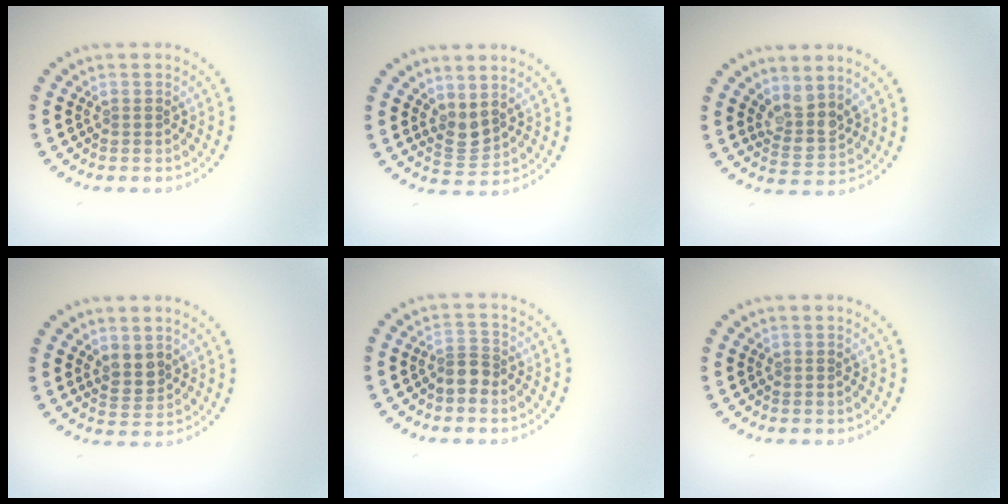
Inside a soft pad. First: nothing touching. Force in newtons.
{"total": 1.9, "press": 1.6, "slide": 1.1}
{"total": 2.9, "press": 2.2, "slide": 1.8}
{"total": 2.0, "press": 1.8, "slide": 0.9}
{"total": 2.0, "press": 1.7, "slide": 1.0}
{"total": 0.0}